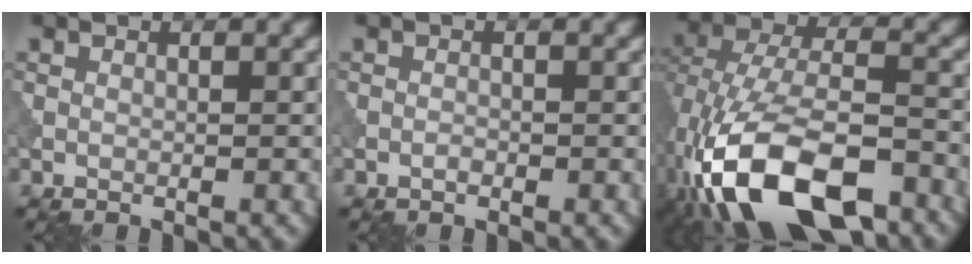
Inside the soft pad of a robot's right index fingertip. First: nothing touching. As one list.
[{"total": 0.6, "force": [-0.4, 0.2, 0.4], "torque": [-0.006, 0.001, -0.009]}, {"total": 15.3, "force": [-7.7, 8.0, 10.5], "torque": [-0.208, -0.012, -0.134]}]